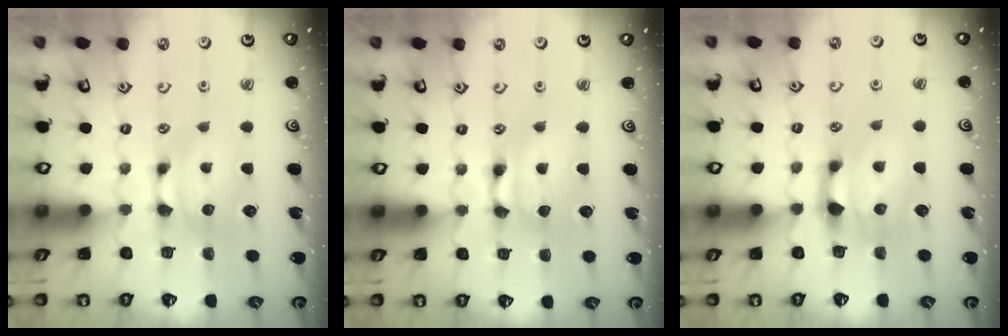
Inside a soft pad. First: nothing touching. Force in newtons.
{"total": 1.9, "press": 1.9, "slide": 0.2}
{"total": 2.1, "press": 1.6, "slide": 1.4}